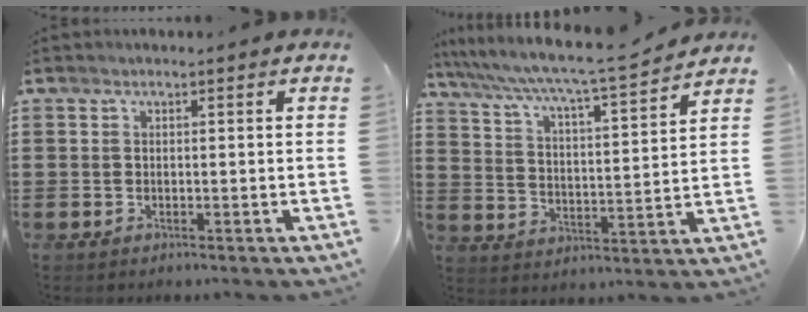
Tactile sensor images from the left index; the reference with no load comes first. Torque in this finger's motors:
{"motor_torque": [0.81, 0.53, 0.34, 0.21]}